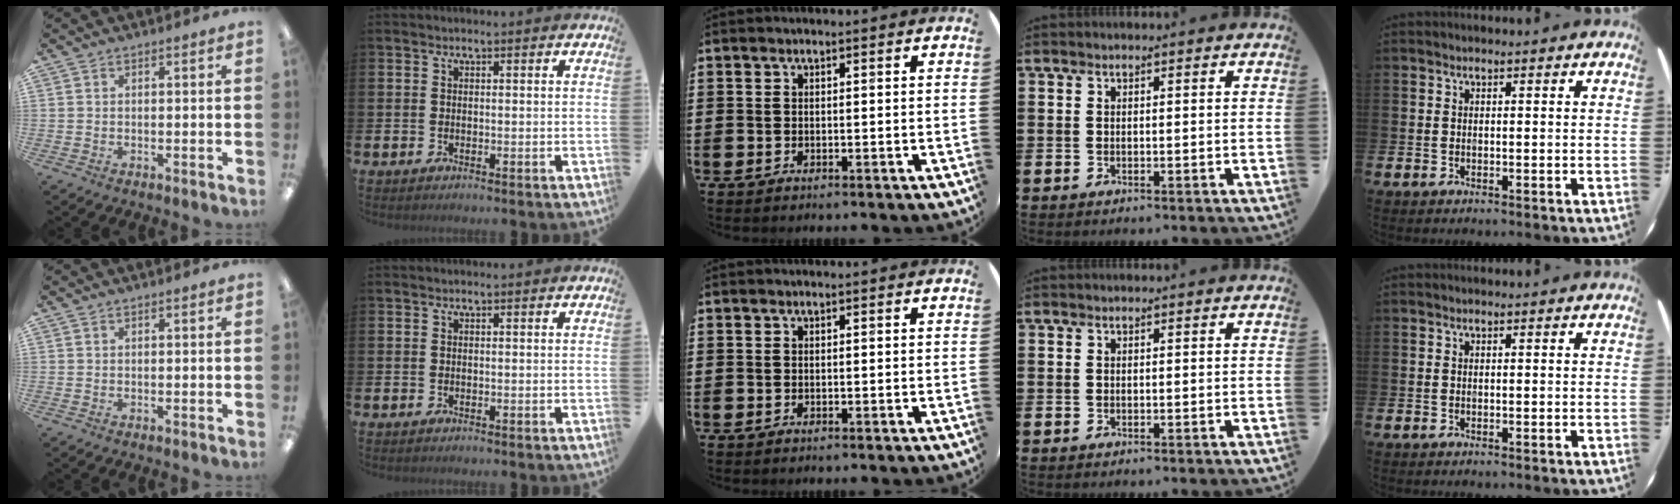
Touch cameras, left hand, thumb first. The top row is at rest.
{}